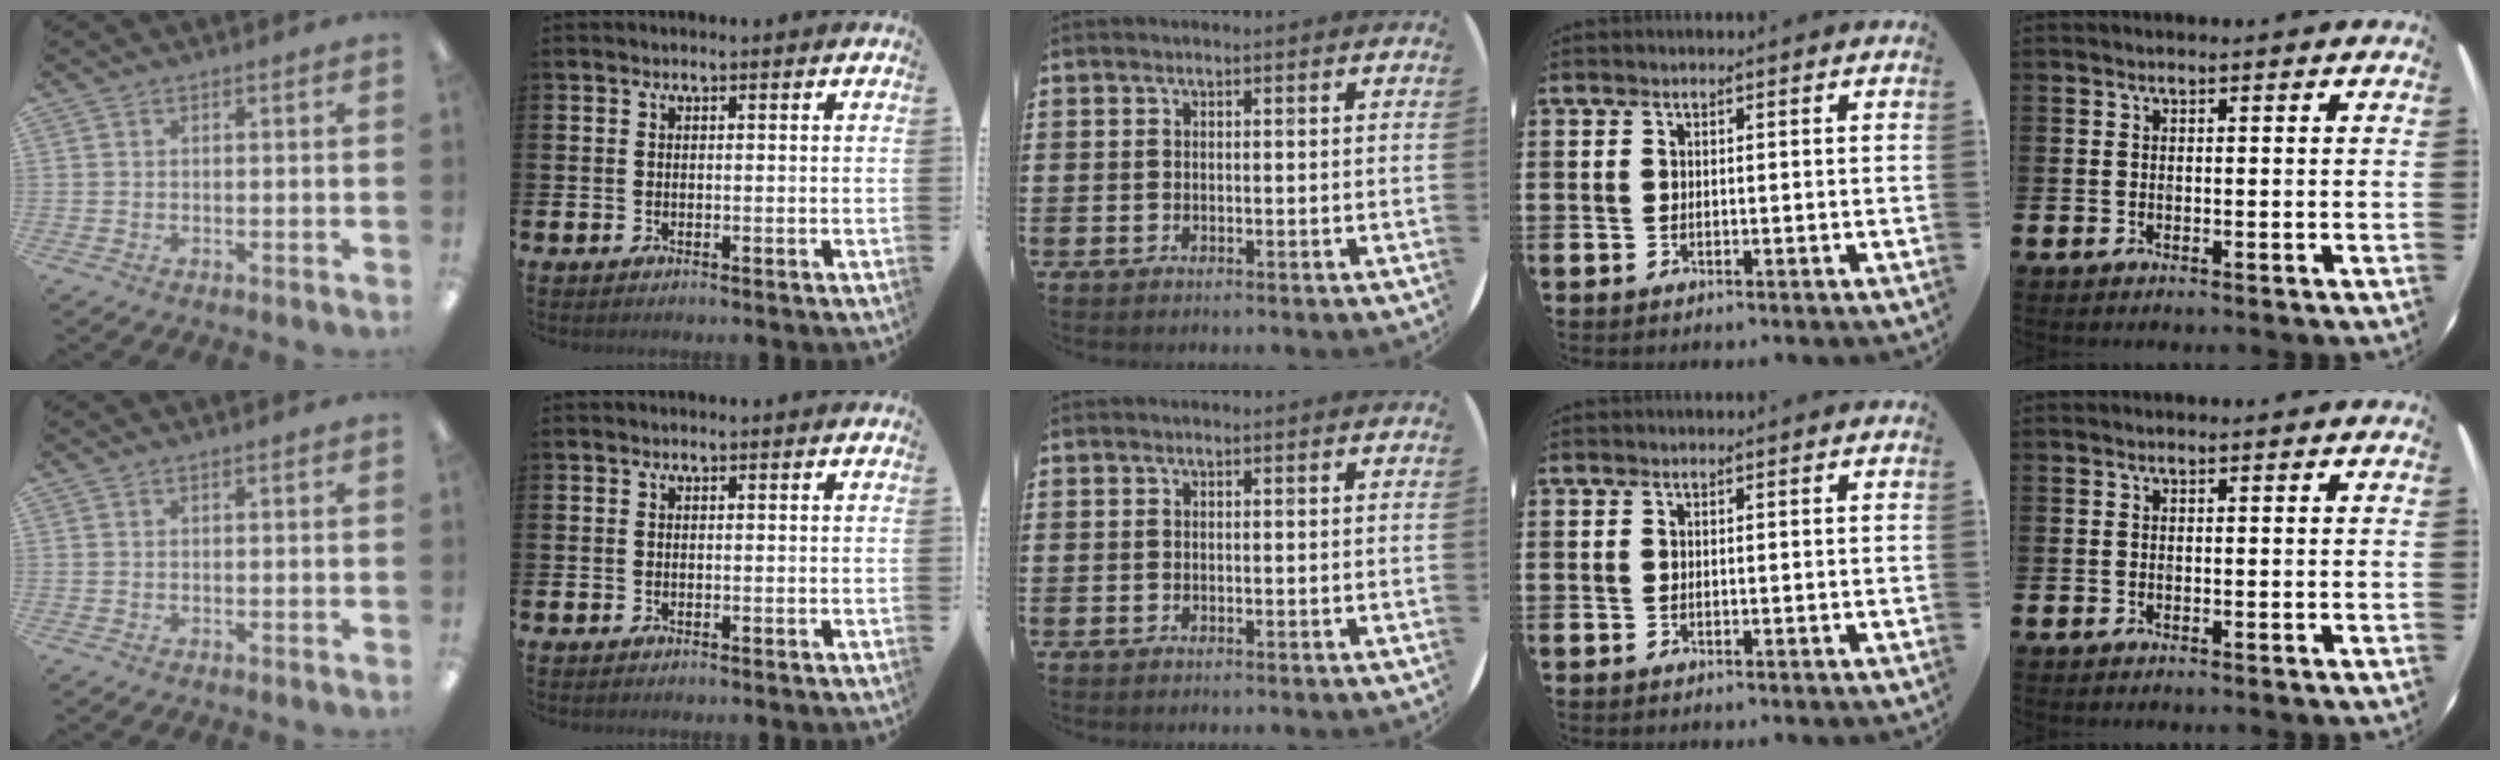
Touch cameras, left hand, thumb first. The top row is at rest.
{}